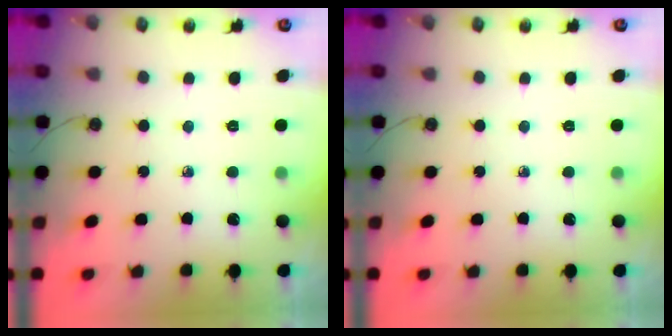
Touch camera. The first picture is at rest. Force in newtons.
{"total": 0.0}